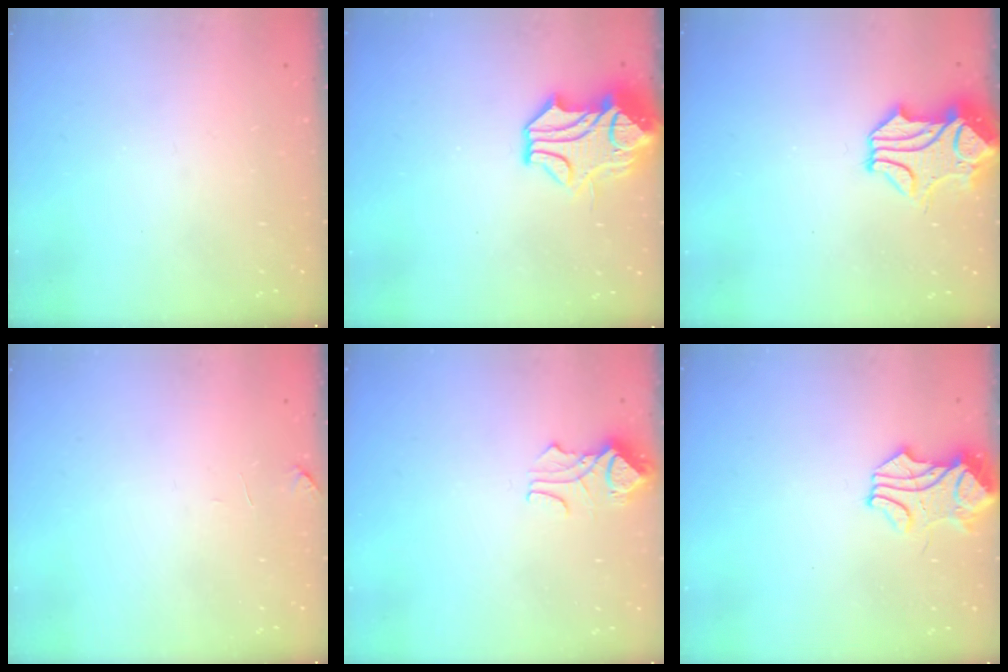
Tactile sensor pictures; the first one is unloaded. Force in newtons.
{"total": 4.2, "press": 4.0, "slide": 1.3}
{"total": 2.1, "press": 1.6, "slide": 1.3}
{"total": 1.0, "press": 0.8, "slide": 0.6}
{"total": 2.4, "press": 2.3, "slide": 0.7}
{"total": 1.7, "press": 1.5, "slide": 0.8}